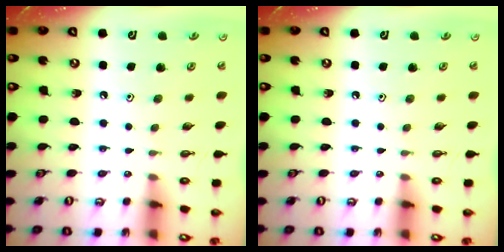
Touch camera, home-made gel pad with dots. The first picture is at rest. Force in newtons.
{"total": 0.0}